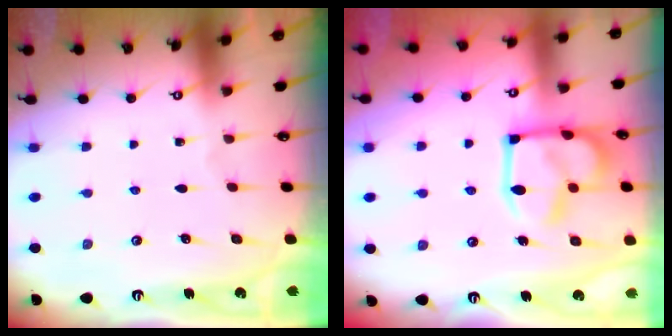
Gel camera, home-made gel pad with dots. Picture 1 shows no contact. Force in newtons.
{"total": 9.0, "press": 9.0, "slide": 0.9}